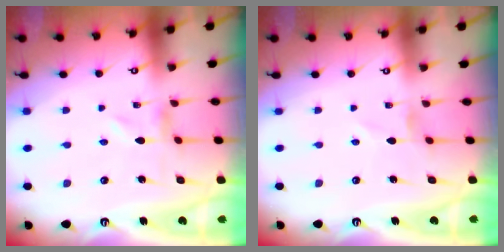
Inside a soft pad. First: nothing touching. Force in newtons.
{"total": 1.1, "press": 1.1, "slide": 0.1}